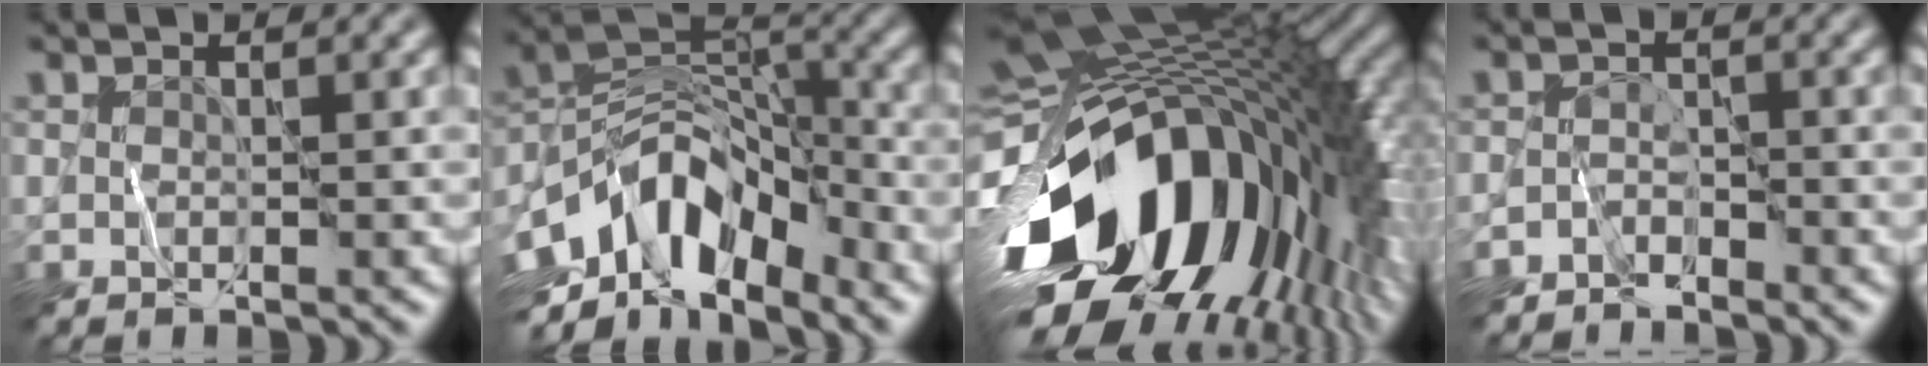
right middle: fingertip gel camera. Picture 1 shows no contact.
{"total": 10.4, "force": [-5.3, 5.3, 7.2], "torque": [-0.114, 0.011, -0.107]}
{"total": 17.4, "force": [-5.1, 10.2, 13.1], "torque": [-0.242, -0.011, -0.098]}
{"total": 2.0, "force": [-1.8, 0.8, 0.4], "torque": [-0.004, 0.007, -0.041]}